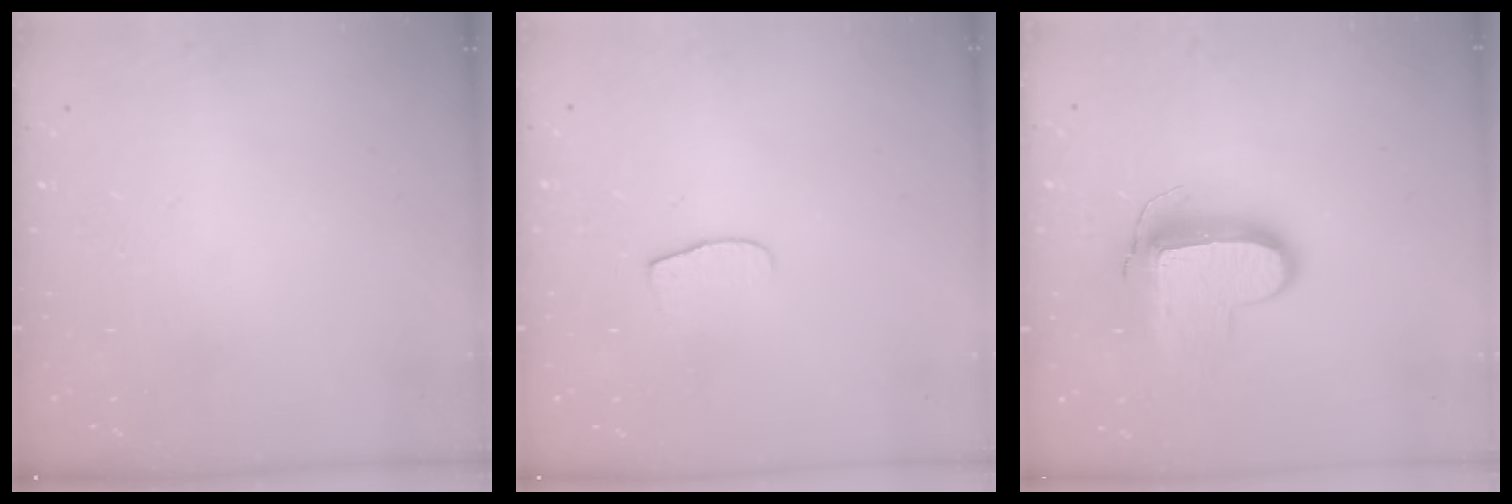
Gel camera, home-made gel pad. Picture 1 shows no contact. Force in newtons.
{"total": 6.6, "press": 6.6, "slide": 0.5}
{"total": 11.1, "press": 11.1, "slide": 1.0}